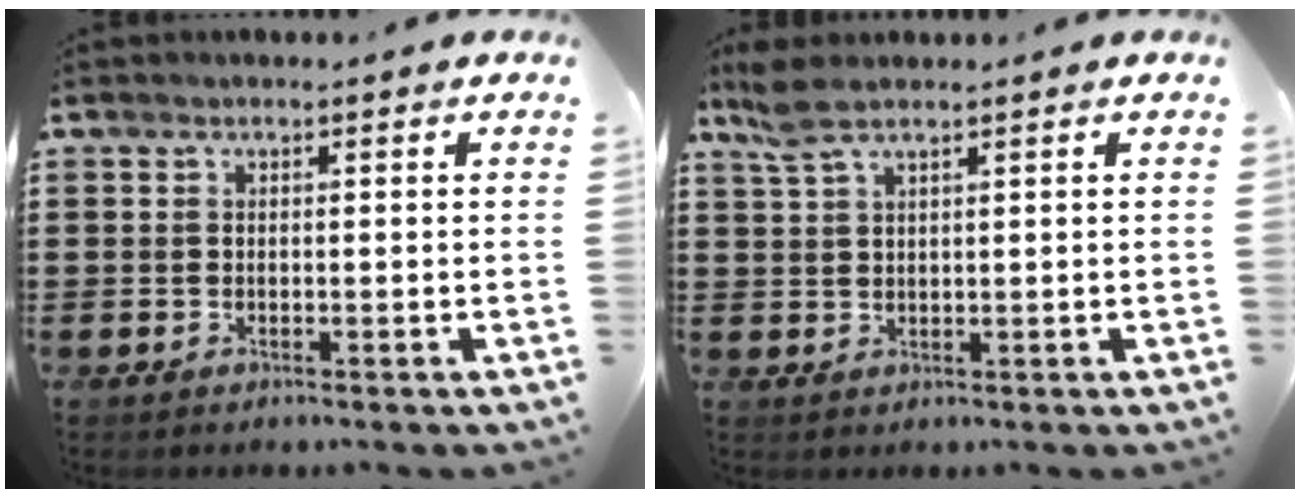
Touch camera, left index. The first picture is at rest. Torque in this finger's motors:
{"motor_torque": [0.73, -0.77, 0.42, 0.14]}